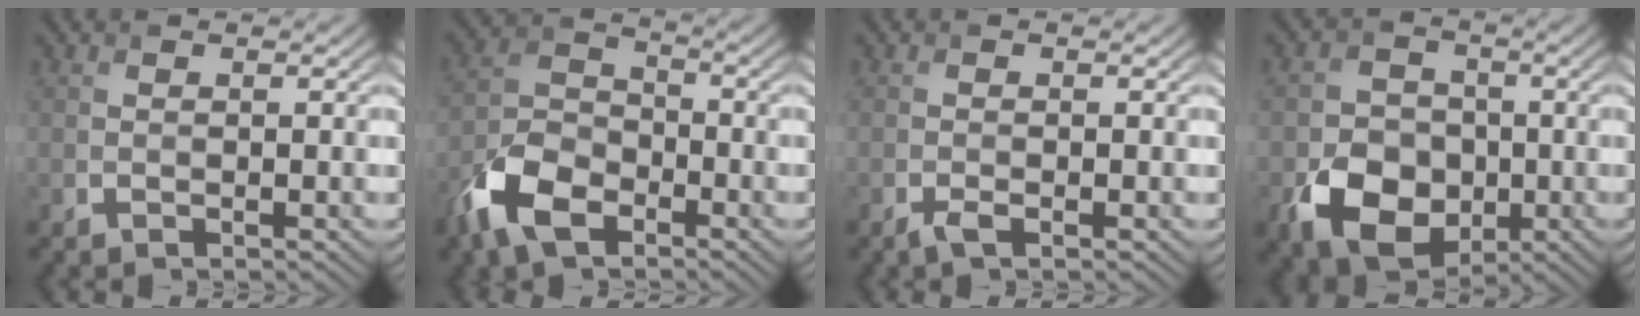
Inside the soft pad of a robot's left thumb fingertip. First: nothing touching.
{"total": 9.4, "force": [-5.5, 5.2, 5.6], "torque": [-0.128, -0.007, -0.123]}
{"total": 1.1, "force": [-0.7, 0.2, 0.8], "torque": [-0.019, -0.001, -0.014]}
{"total": 8.7, "force": [-2.9, 6.8, 4.6], "torque": [-0.094, -0.022, -0.059]}